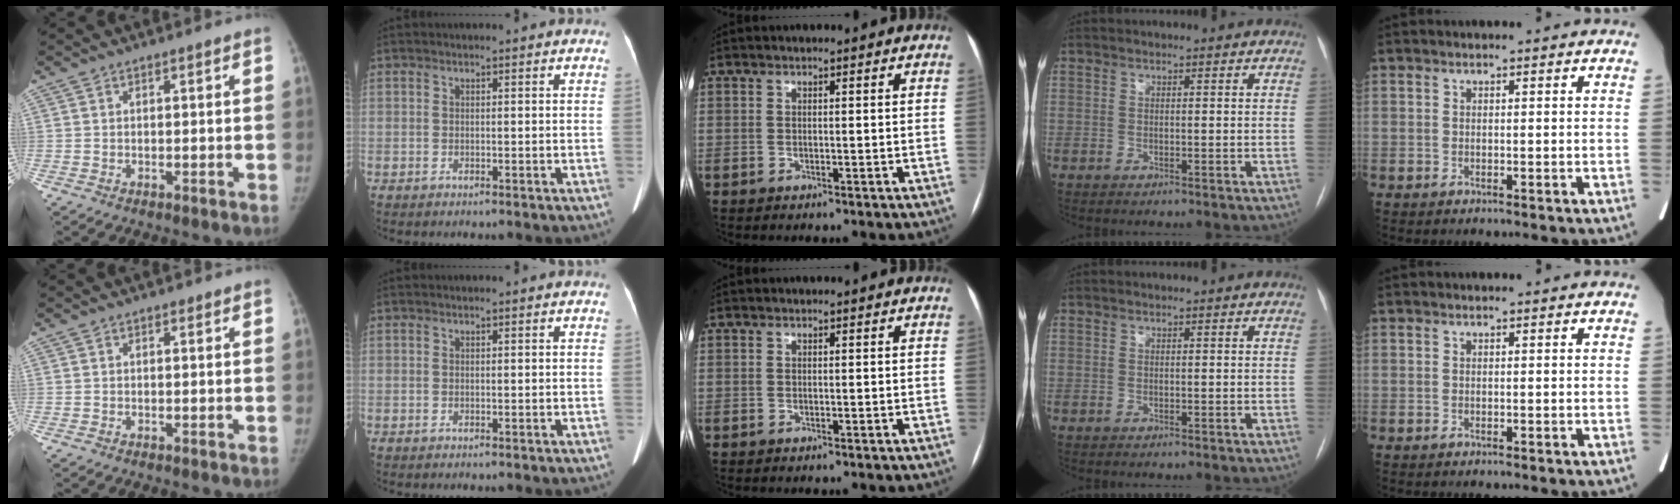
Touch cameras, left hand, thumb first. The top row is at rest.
{}